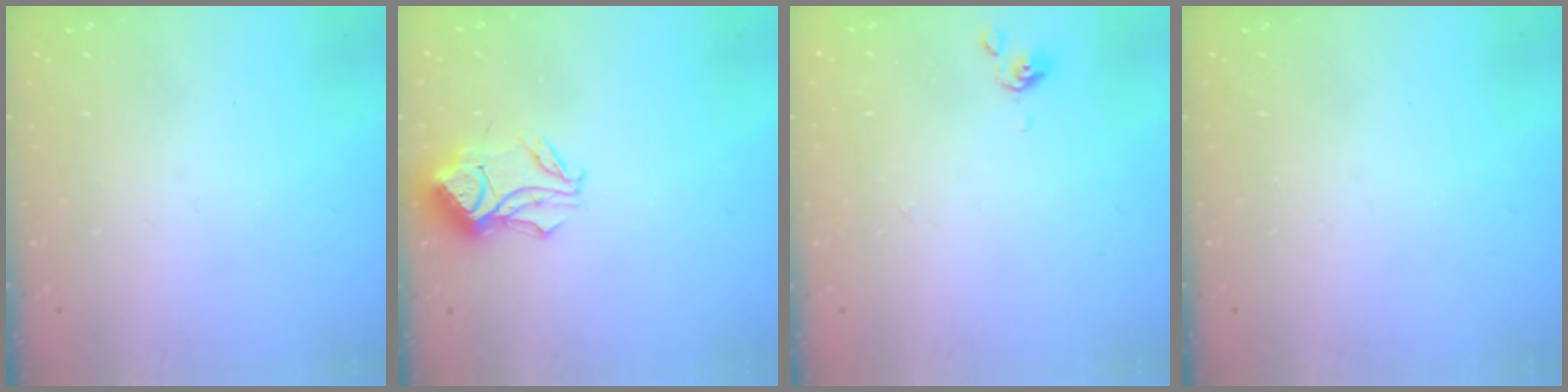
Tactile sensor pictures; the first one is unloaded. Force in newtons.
{"total": 11.9, "press": 11.8, "slide": 0.9}
{"total": 0.0}
{"total": 0.0}